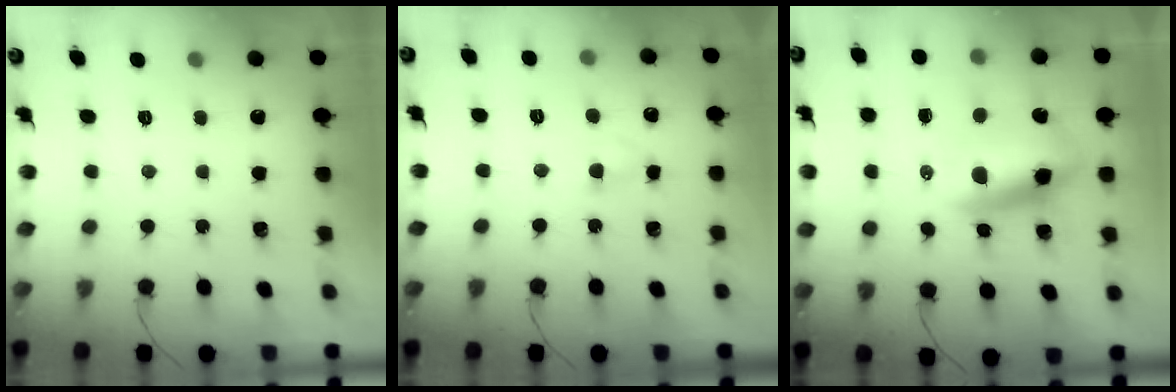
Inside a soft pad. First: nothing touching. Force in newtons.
{"total": 2.6, "press": 2.4, "slide": 1.1}
{"total": 11.3, "press": 11.0, "slide": 2.8}